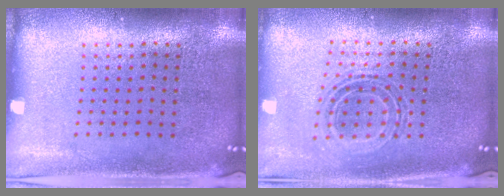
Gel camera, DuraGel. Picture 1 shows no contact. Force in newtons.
{"total": 0.8, "press": 0.8, "slide": 0.1}